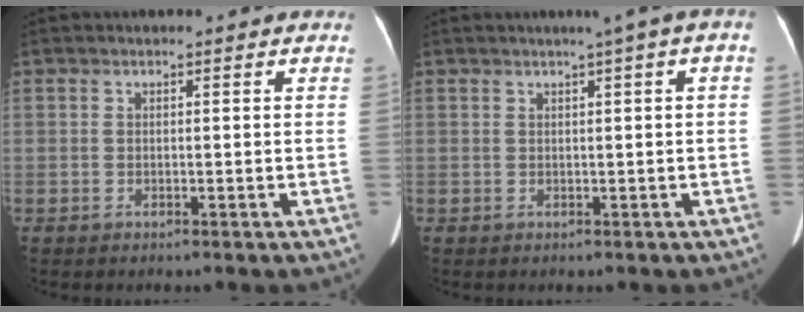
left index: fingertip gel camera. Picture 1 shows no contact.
{"total": 2.9, "force": [0.9, -0.2, 2.7], "torque": [-0.038, 0.011, 0.012]}